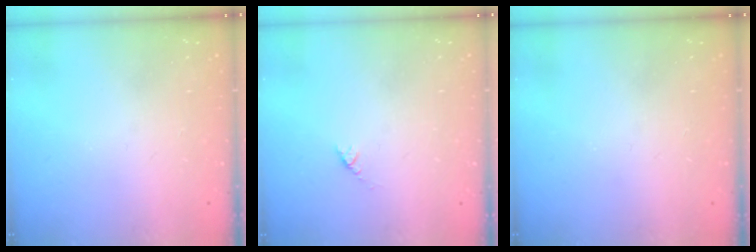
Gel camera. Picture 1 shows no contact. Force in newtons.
{"total": 2.7, "press": 2.6, "slide": 0.4}
{"total": 0.0}